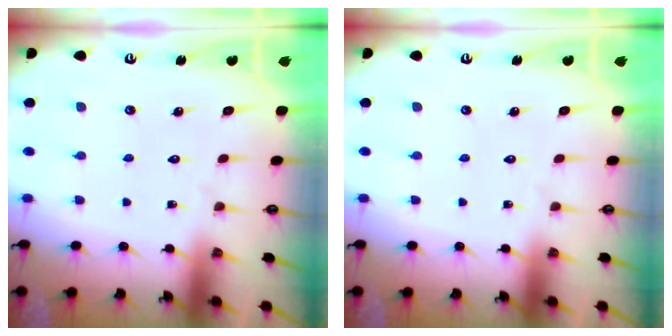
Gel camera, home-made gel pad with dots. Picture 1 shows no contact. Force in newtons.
{"total": 0.0}